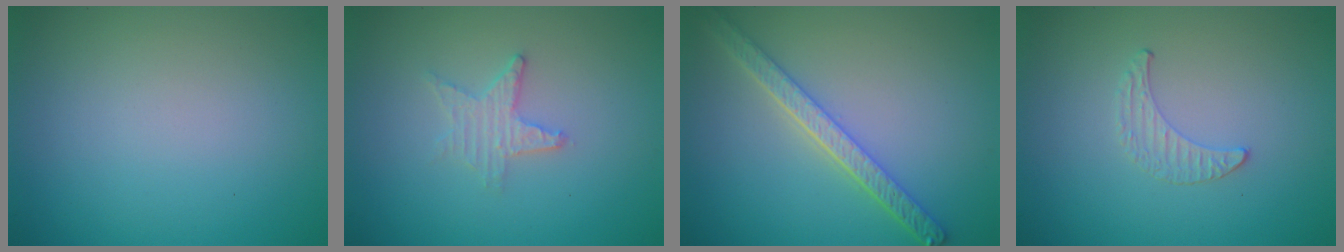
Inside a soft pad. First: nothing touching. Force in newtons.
{"total": 2.1, "press": 2.0, "slide": 0.4}
{"total": 4.1, "press": 3.3, "slide": 2.4}
{"total": 0.5, "press": 0.5, "slide": 0.2}